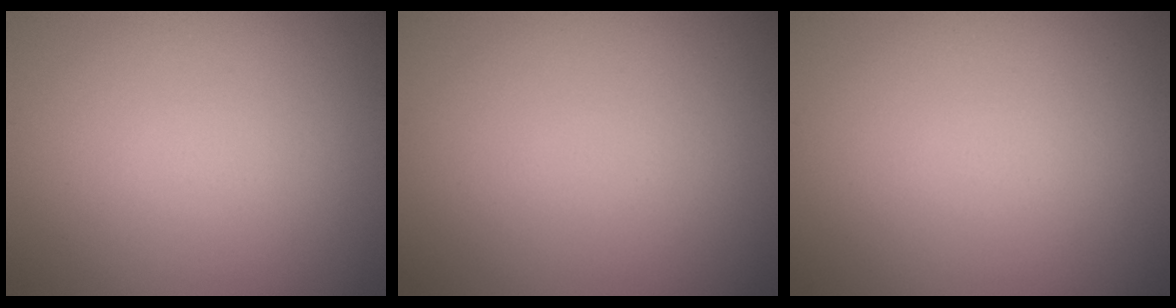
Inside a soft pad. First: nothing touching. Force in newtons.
{"total": 0.0}
{"total": 0.0}